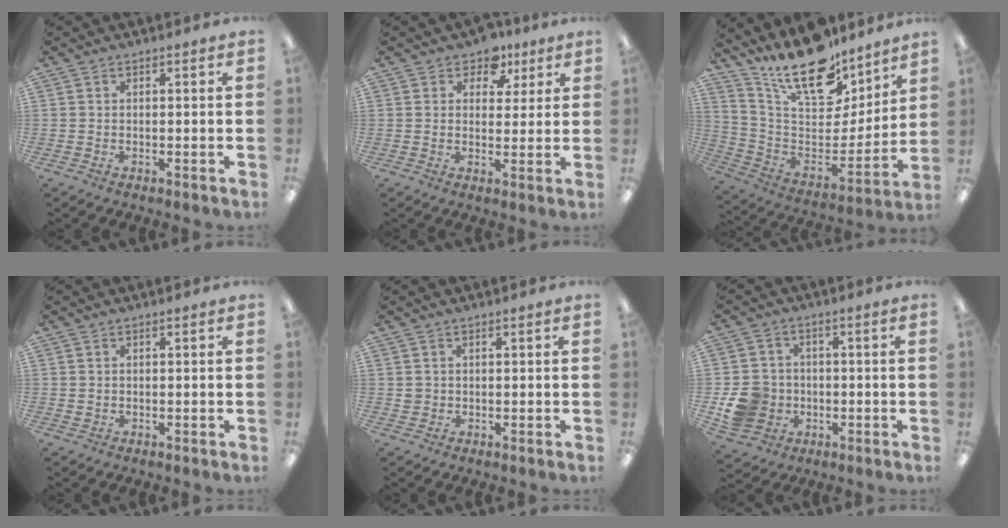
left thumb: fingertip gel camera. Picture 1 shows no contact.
{"total": 6.4, "force": [4.2, 4.5, 1.8], "torque": [-0.026, -0.019, 0.073]}
{"total": 20.5, "force": [16.3, 7.8, 9.8], "torque": [-0.177, -0.119, 0.289]}
{"total": 0.7, "force": [0.4, 0.6, 0.0], "torque": [0.000, 0.003, 0.007]}
{"total": 1.7, "force": [0.7, 1.5, 0.2], "torque": [-0.006, 0.003, 0.012]}
{"total": 9.7, "force": [-1.8, 8.9, 3.2], "torque": [-0.074, 0.021, -0.025]}